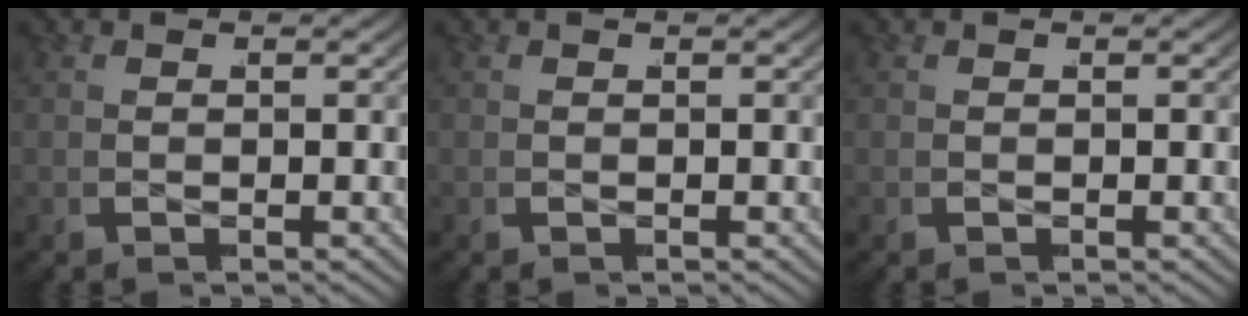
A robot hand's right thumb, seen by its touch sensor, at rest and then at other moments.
{"total": 0.0}
{"total": 0.0}